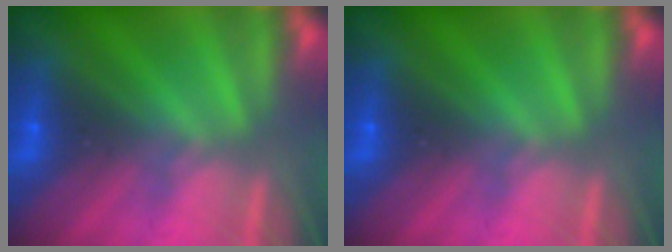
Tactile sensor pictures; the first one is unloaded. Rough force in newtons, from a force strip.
{"total": 0.0}